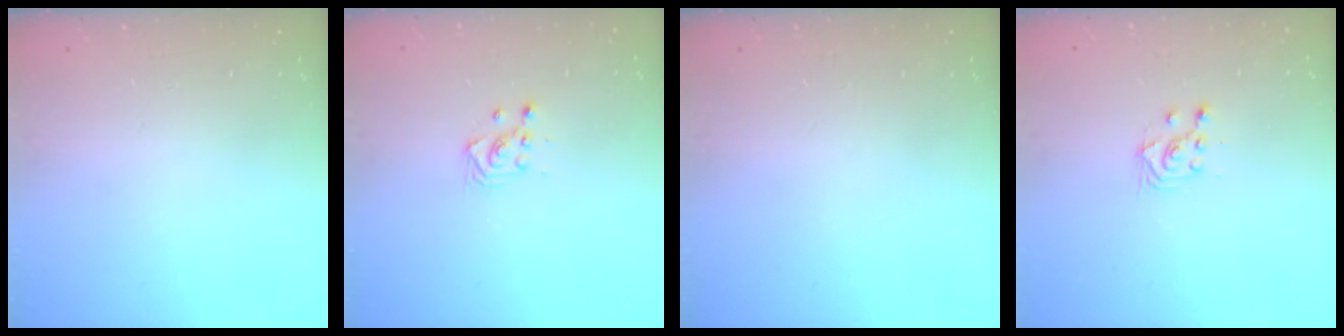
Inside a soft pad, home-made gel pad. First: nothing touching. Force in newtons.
{"total": 3.0, "press": 2.9, "slide": 0.8}
{"total": 0.0}
{"total": 5.0, "press": 5.0, "slide": 0.8}